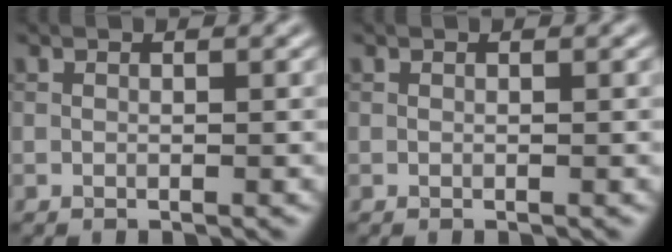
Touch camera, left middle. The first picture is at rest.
{"total": 0.0}